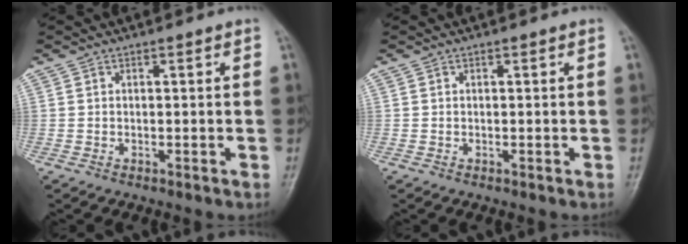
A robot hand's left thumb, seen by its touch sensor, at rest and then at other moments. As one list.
[{"total": 0.0}]